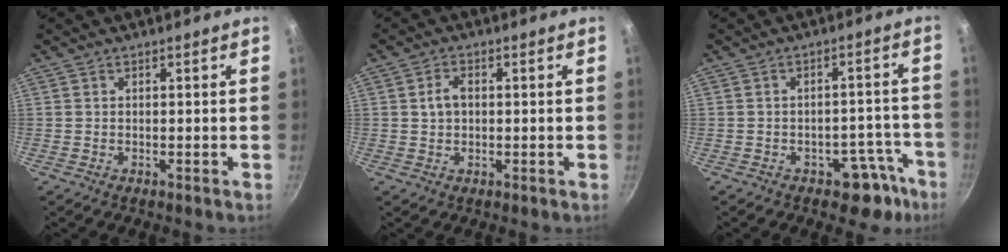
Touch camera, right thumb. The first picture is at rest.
{"total": 3.2, "force": [0.3, 2.2, 2.3], "torque": [-0.042, 0.009, 0.006]}
{"total": 7.6, "force": [-4.9, 4.4, 3.9], "torque": [-0.018, 0.050, -0.059]}